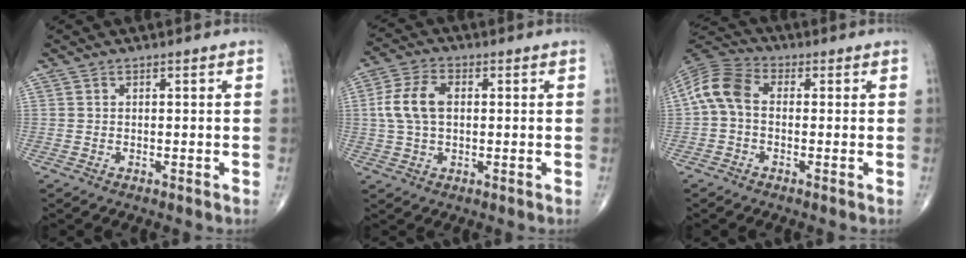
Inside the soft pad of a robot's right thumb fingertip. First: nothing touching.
{"total": 8.1, "force": [0.8, 4.9, 6.4], "torque": [-0.137, 0.016, 0.013]}
{"total": 8.5, "force": [0.0, 5.8, 6.3], "torque": [-0.124, 0.024, -0.016]}